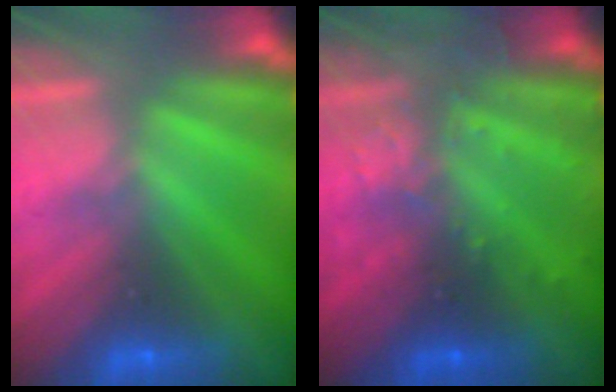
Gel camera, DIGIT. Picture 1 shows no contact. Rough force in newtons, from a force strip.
{"total": 3.1}